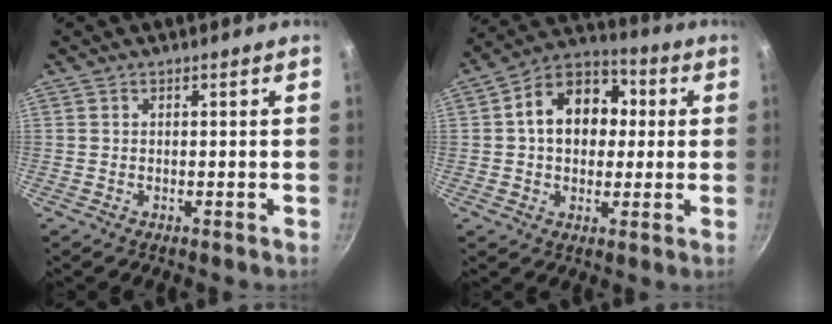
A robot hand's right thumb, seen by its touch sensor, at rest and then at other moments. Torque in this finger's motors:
{"motor_torque": [0.33, 3.06, 1.14, -0.53, 0.43]}